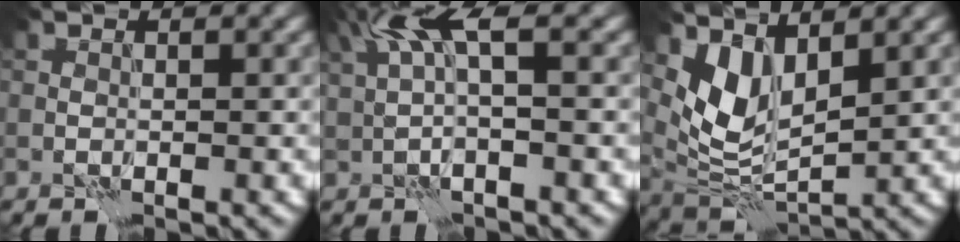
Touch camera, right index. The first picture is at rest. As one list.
[{"total": 4.5, "force": [1.5, 1.1, 4.1], "torque": [-0.080, 0.008, 0.025]}, {"total": 5.2, "force": [2.4, 2.6, 3.7], "torque": [-0.081, -0.015, 0.052]}]